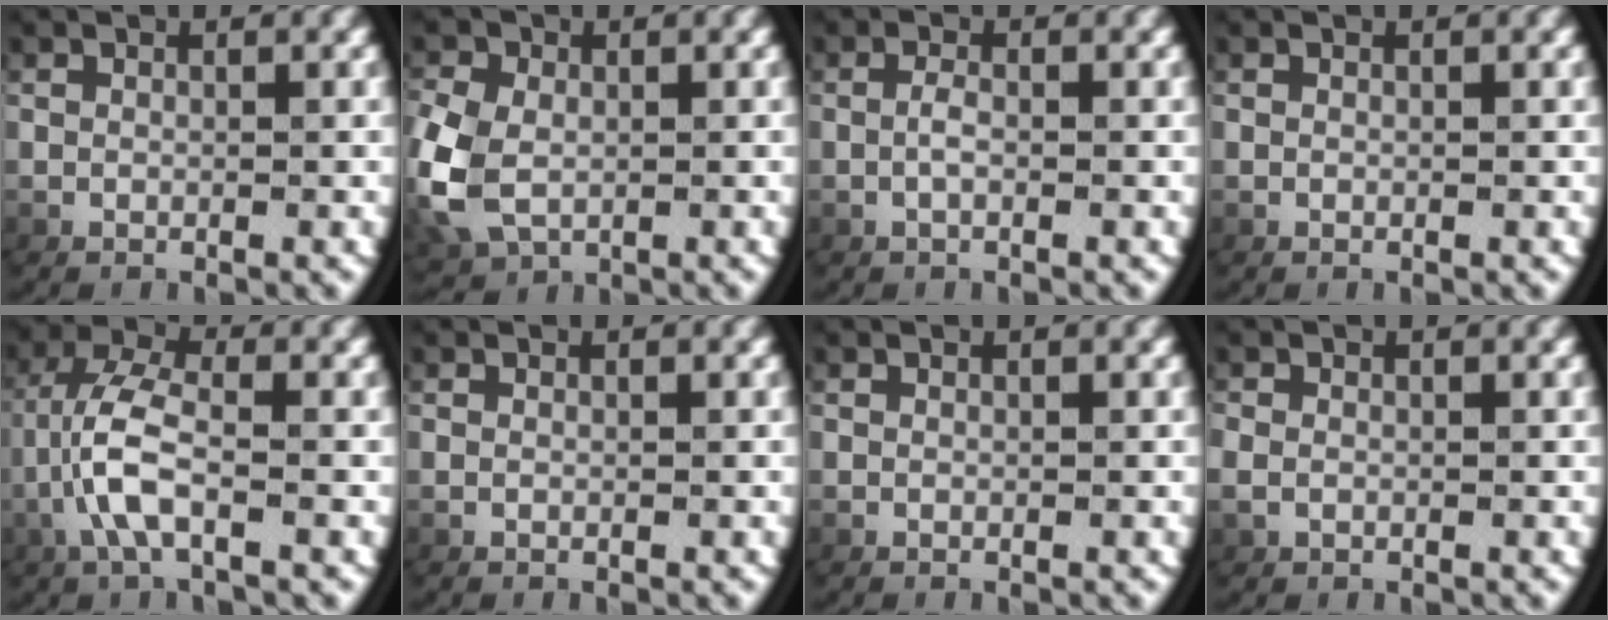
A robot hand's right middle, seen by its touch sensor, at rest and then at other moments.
{"total": 4.3, "force": [-0.3, 3.4, 2.6], "torque": [-0.081, -0.015, 0.012]}
{"total": 0.9, "force": [-0.3, -0.3, 0.8], "torque": [-0.025, -0.001, -0.003]}
{"total": 0.0}
{"total": 4.2, "force": [0.1, 1.2, 4.0], "torque": [-0.095, -0.006, 0.008]}
{"total": 0.0}
{"total": 0.0}
{"total": 0.7, "force": [-0.1, 0.6, 0.4], "torque": [-0.019, 0.001, 0.004]}